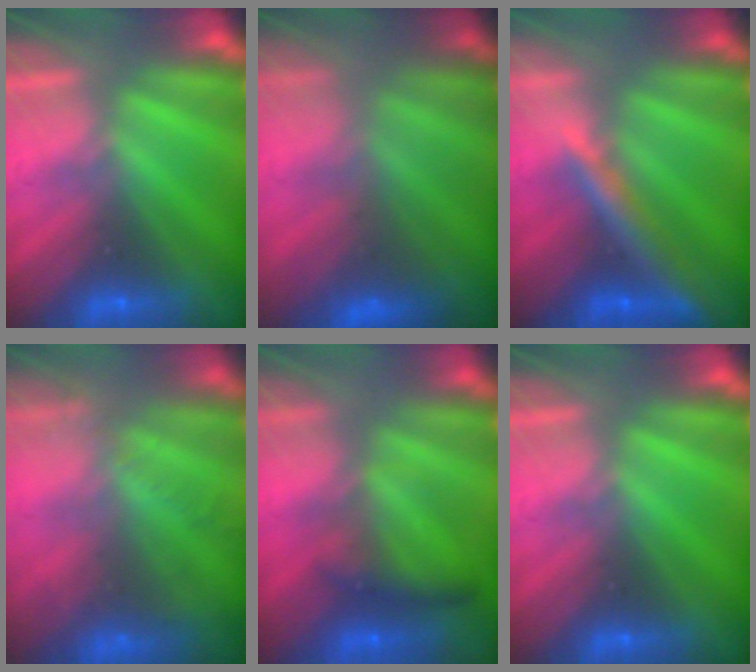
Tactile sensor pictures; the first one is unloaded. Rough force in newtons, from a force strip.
{"total": 3.8}
{"total": 9.1}
{"total": 7.7}
{"total": 8.7}
{"total": 0.0}